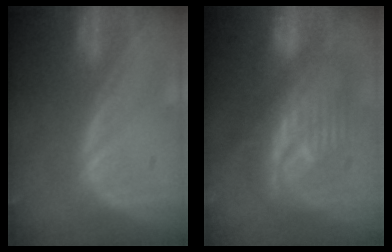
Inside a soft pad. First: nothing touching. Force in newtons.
{"total": 9.7, "press": 9.7, "slide": 0.8}